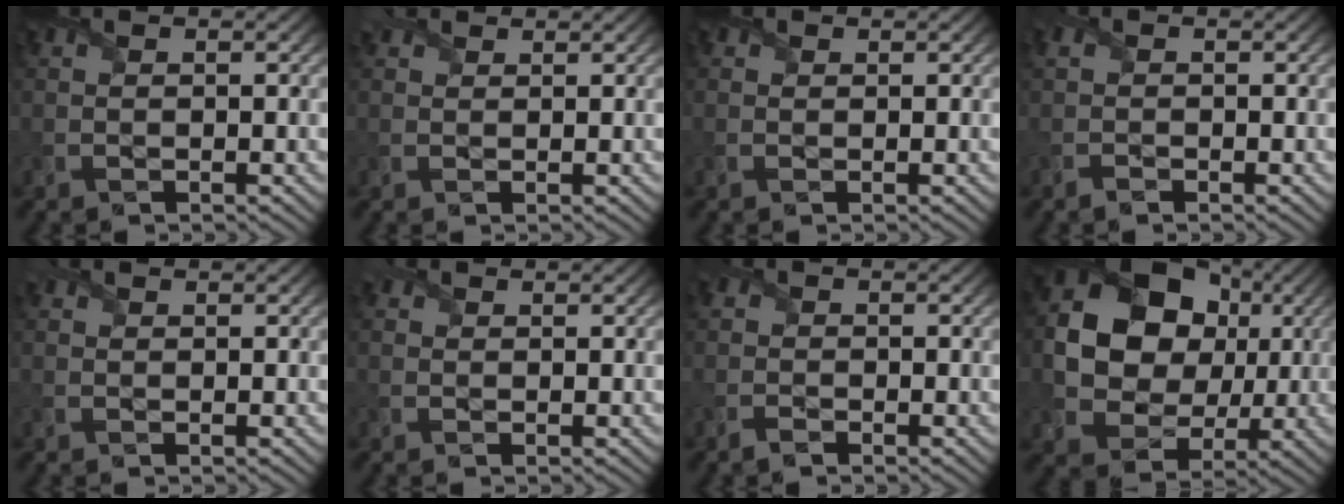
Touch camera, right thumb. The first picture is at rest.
{"total": 2.0, "force": [1.7, 0.8, 0.6], "torque": [-0.021, 0.010, 0.029]}
{"total": 0.5, "force": [0.3, 0.4, 0.0], "torque": [-0.002, -0.001, 0.003]}
{"total": 1.3, "force": [-0.5, 1.0, 0.7], "torque": [-0.024, 0.001, -0.018]}
{"total": 0.7, "force": [0.5, 0.5, 0.2], "torque": [-0.009, 0.001, 0.005]}
{"total": 1.0, "force": [0.5, 0.8, 0.3], "torque": [-0.012, -0.001, 0.004]}
{"total": 1.6, "force": [-1.1, 1.0, 0.7], "torque": [-0.024, -0.002, -0.029]}
{"total": 14.1, "force": [2.4, 11.4, 8.0], "torque": [-0.165, 0.010, 0.035]}